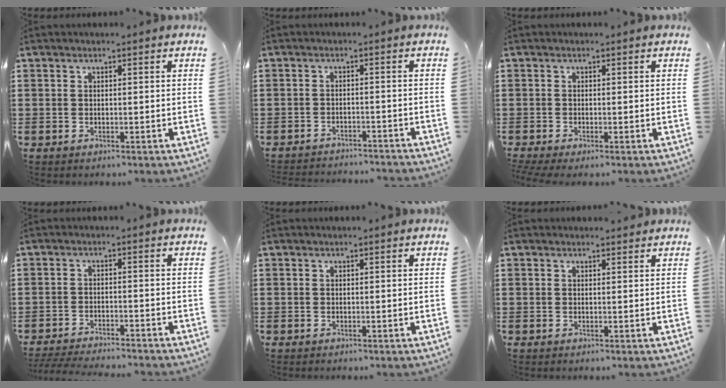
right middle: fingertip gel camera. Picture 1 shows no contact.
{"total": 2.4, "force": [-2.4, 0.0, 0.1], "torque": [-0.006, 0.000, -0.050]}
{"total": 0.5, "force": [-0.3, 0.0, 0.4], "torque": [-0.008, -0.005, -0.005]}
{"total": 3.6, "force": [-3.6, 0.0, 0.7], "torque": [-0.018, -0.004, -0.076]}
{"total": 0.0}
{"total": 0.6, "force": [0.6, 0.2, 0.1], "torque": [0.004, -0.002, 0.009]}